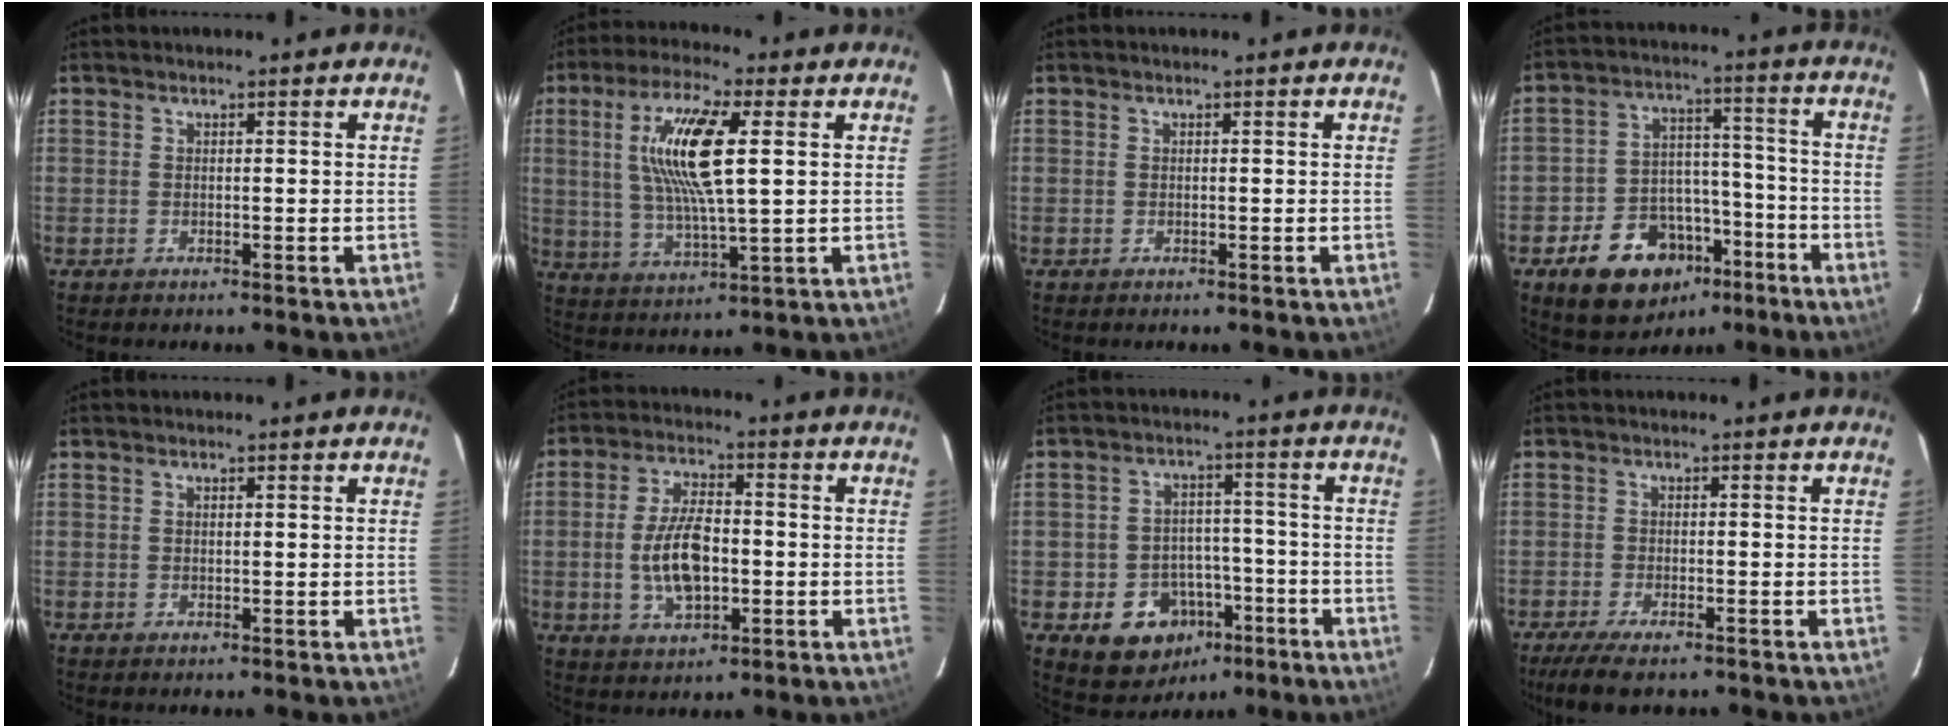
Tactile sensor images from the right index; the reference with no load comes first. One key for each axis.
{"total": 14.3, "fx": 3.2, "fy": 3.2, "fz": 13.5, "tx": -0.263, "ty": 0.005, "tz": 0.062}
{"total": 0.0}
{"total": 15.8, "fx": -8.9, "fy": 11.0, "fz": 7.1, "tx": -0.145, "ty": 0.036, "tz": -0.117}
{"total": 0.6, "fx": 0.2, "fy": 0.3, "fz": 0.4, "tx": -0.007, "ty": 0.003, "tz": 0.004}
{"total": 10.5, "fx": -1.5, "fy": 5.3, "fz": 9.0, "tx": -0.175, "ty": 0.002, "tz": -0.022}
{"total": 11.4, "fx": -5.4, "fy": 9.2, "fz": 4.2, "tx": -0.089, "ty": 0.032, "tz": -0.052}
{"total": 6.9, "fx": -5.2, "fy": 1.9, "fz": 4.1, "tx": -0.099, "ty": -0.024, "tz": -0.093}